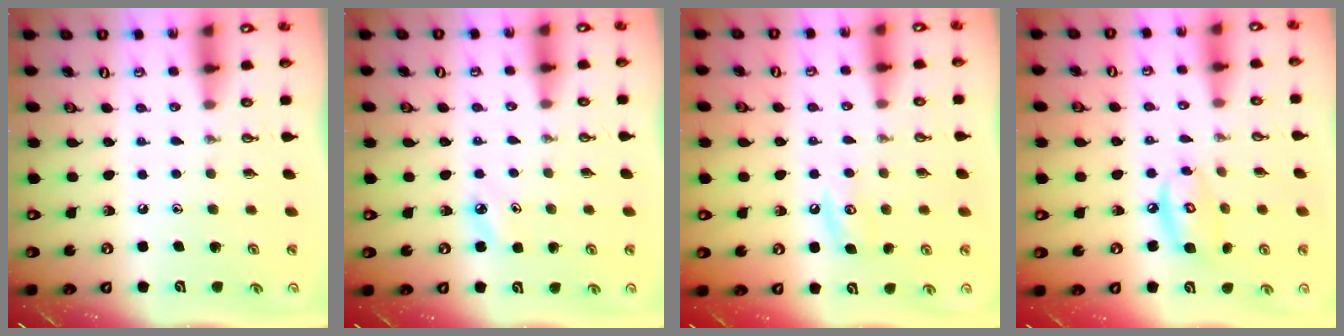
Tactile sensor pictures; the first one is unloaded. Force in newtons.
{"total": 4.8, "press": 4.8, "slide": 0.8}
{"total": 7.7, "press": 7.6, "slide": 0.8}
{"total": 8.5, "press": 8.5, "slide": 0.7}